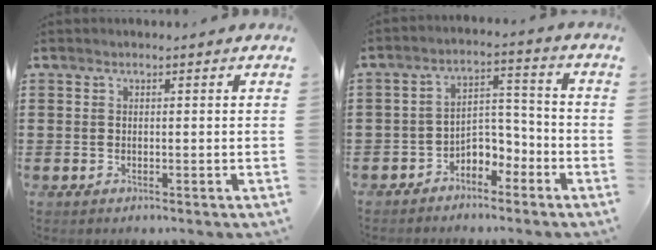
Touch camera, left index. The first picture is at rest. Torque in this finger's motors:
{"motor_torque": [0.06, 0.05, 0.17, 0.02]}